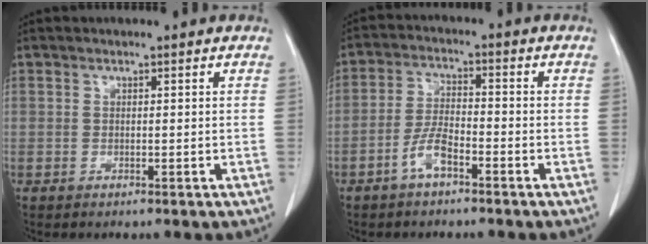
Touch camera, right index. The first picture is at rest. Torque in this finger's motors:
{"motor_torque": [0.51, -0.45, 0.13, 0.09]}